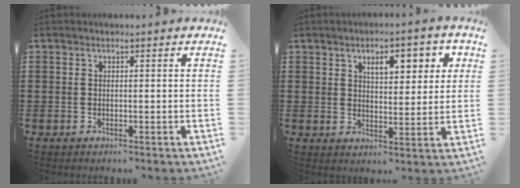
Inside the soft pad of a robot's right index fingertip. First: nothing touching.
{"total": 6.1, "force": [2.7, 2.7, 4.7], "torque": [-0.070, 0.000, 0.037]}